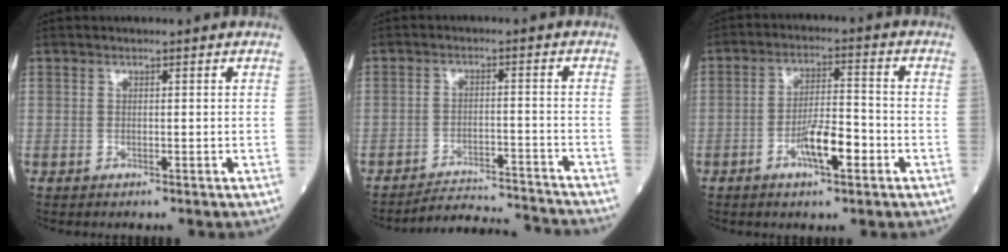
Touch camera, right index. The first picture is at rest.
{"total": 10.0, "force": [-9.9, -0.9, 0.1], "torque": [-0.004, 0.008, -0.149]}
{"total": 6.9, "force": [-3.0, 1.5, 6.0], "torque": [-0.113, 0.005, -0.052]}